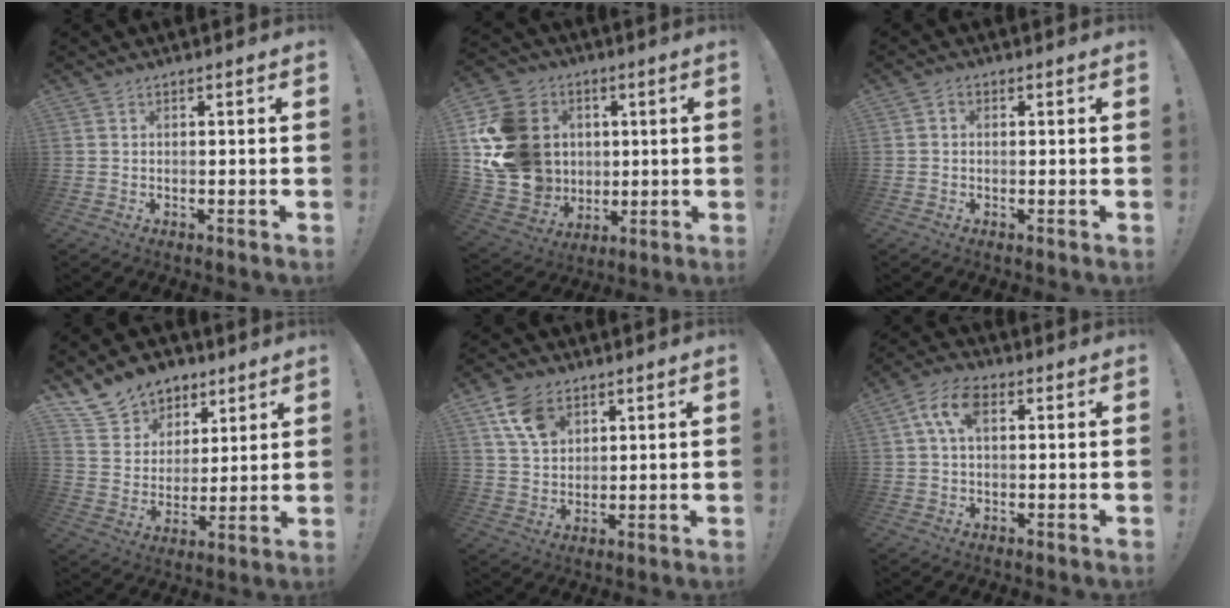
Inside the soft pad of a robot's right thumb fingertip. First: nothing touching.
{"total": 20.3, "force": [2.9, 18.0, 9.1], "torque": [-0.172, -0.009, 0.085]}
{"total": 1.3, "force": [-0.2, 1.1, 0.7], "torque": [-0.018, 0.006, -0.003]}
{"total": 12.4, "force": [8.7, 8.5, 2.7], "torque": [-0.050, -0.061, 0.171]}
{"total": 10.0, "force": [5.2, 6.7, 5.3], "torque": [-0.089, -0.015, 0.104]}
{"total": 7.8, "force": [2.2, 4.6, 5.9], "torque": [-0.118, 0.011, 0.042]}